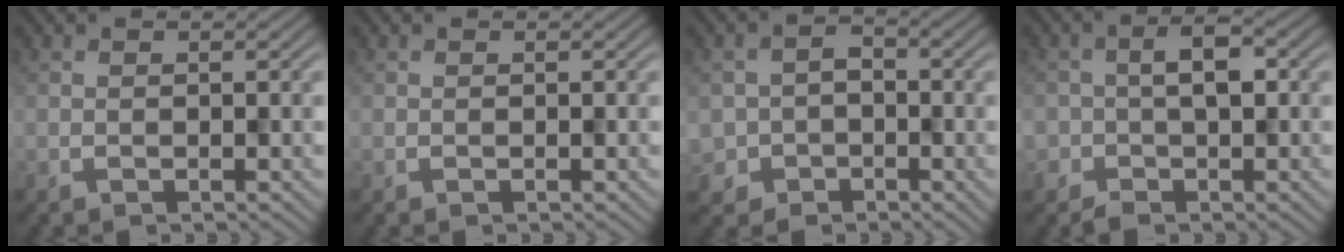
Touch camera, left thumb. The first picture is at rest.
{"total": 0.0}
{"total": 3.4, "force": [-1.5, 3.0, 0.8], "torque": [-0.017, -0.005, -0.033]}
{"total": 3.5, "force": [-1.1, 2.4, 2.3], "torque": [-0.034, 0.008, -0.026]}